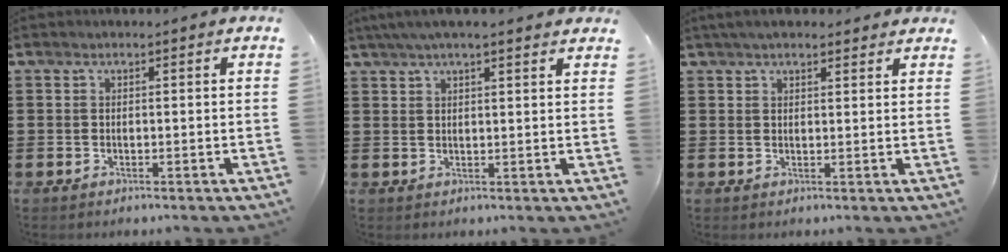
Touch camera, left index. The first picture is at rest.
{"total": 3.8, "force": [3.0, 0.2, 2.2], "torque": [-0.050, 0.003, 0.055]}
{"total": 3.1, "force": [2.7, 0.8, 1.2], "torque": [-0.029, 0.002, 0.051]}